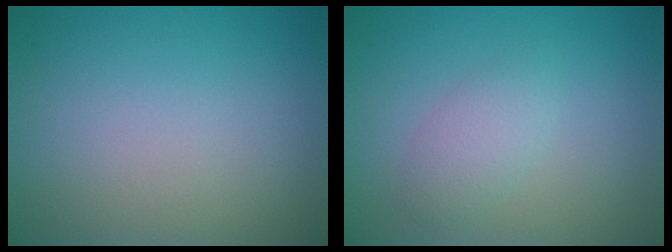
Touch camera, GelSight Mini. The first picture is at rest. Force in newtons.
{"total": 2.1, "press": 2.1, "slide": 0.1}